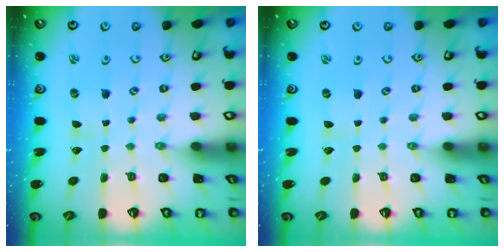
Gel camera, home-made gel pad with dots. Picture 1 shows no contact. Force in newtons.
{"total": 0.0}